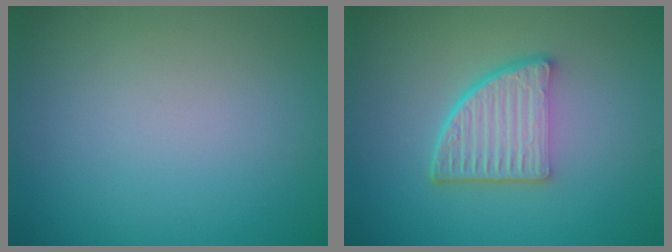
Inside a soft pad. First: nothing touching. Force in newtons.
{"total": 5.3, "press": 3.6, "slide": 3.9}